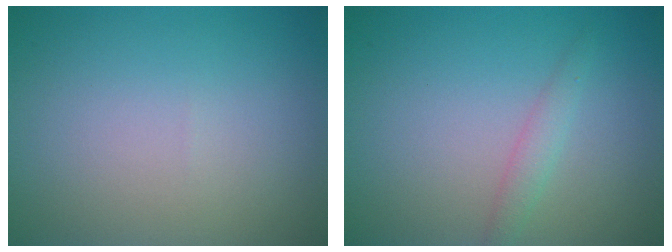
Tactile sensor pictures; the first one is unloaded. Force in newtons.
{"total": 1.4, "press": 1.4, "slide": 0.0}